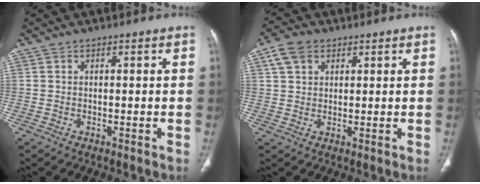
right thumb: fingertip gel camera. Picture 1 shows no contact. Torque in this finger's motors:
{"motor_torque": [-0.57, 0.57, 0.20, -0.20, 0.03]}